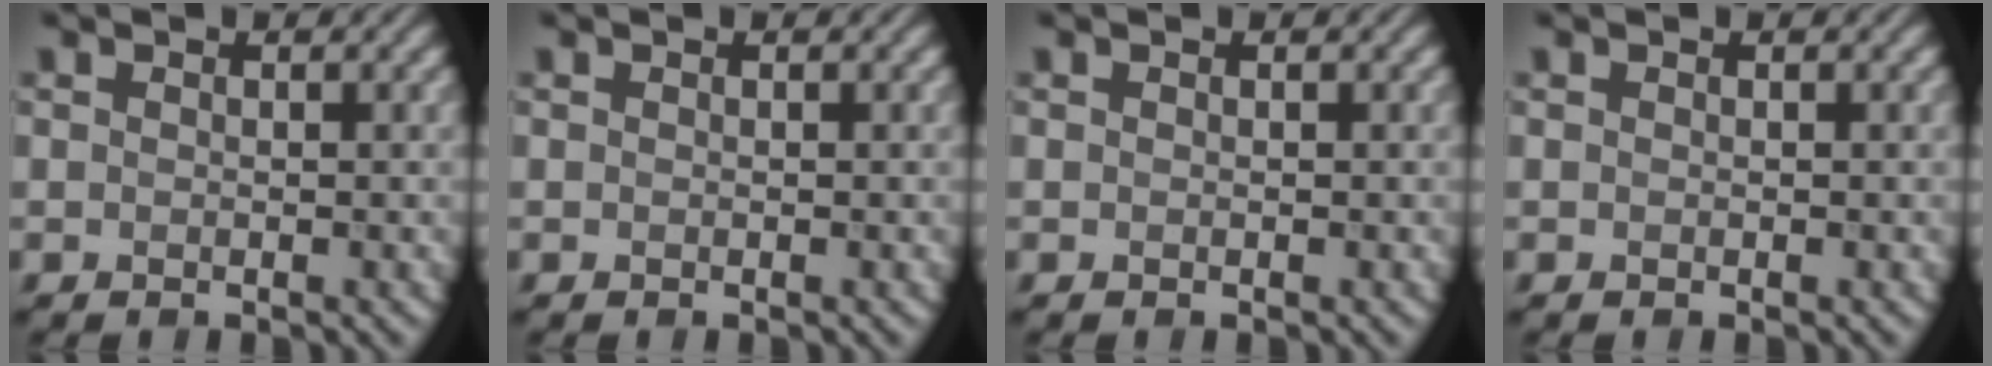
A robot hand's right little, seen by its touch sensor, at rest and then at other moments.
{"total": 0.0}
{"total": 0.0}
{"total": 0.0}